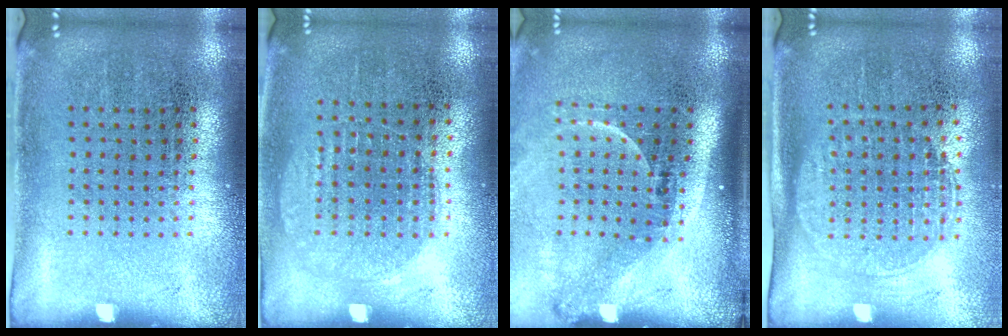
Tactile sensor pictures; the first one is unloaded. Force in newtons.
{"total": 1.0, "press": 0.9, "slide": 0.3}
{"total": 2.2, "press": 1.6, "slide": 1.6}
{"total": 1.5, "press": 1.3, "slide": 0.8}